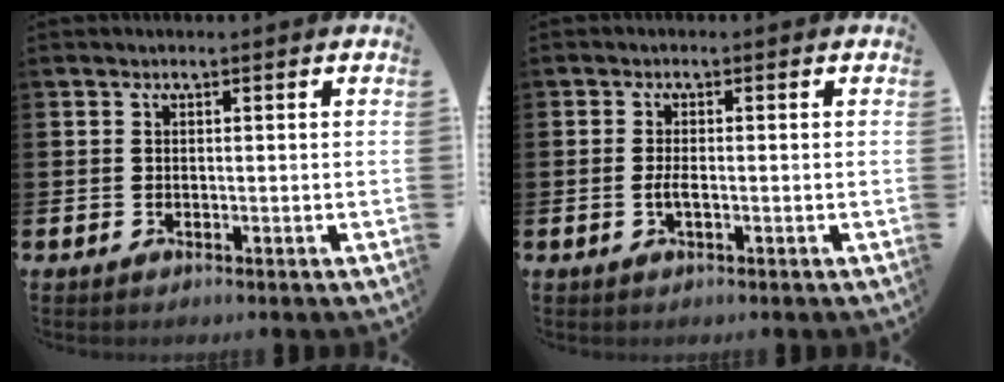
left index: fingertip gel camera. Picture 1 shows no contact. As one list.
[{"total": 1.5, "force": [-0.3, 0.4, 1.4], "torque": [-0.027, 0.002, -0.006]}]